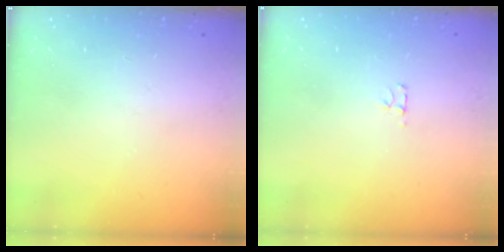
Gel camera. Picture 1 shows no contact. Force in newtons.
{"total": 2.7, "press": 2.7, "slide": 0.3}